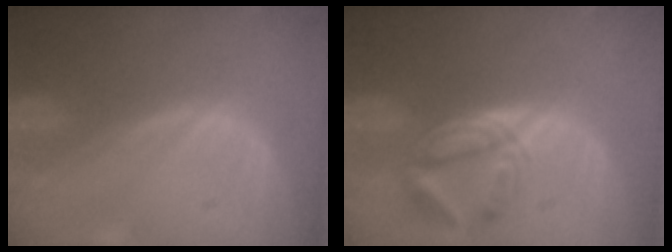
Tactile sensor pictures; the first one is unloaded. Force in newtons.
{"total": 5.5, "press": 5.3, "slide": 1.4}